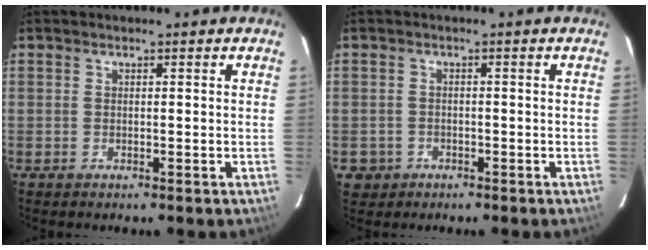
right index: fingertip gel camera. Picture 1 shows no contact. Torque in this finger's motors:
{"motor_torque": [-0.48, 0.09, -1.06, -0.21]}